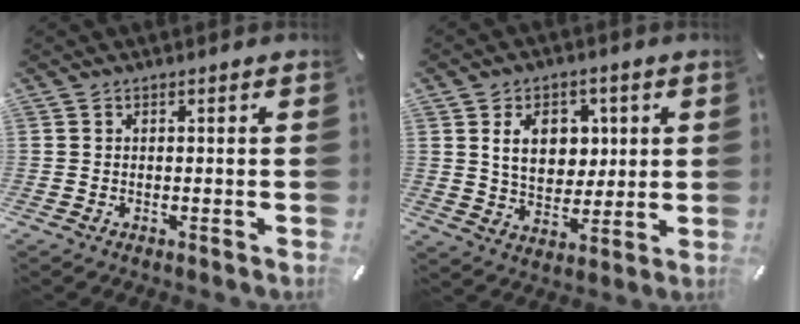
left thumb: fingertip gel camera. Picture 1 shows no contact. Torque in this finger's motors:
{"motor_torque": [1.51, 1.42, 0.42, -0.17, 0.12]}